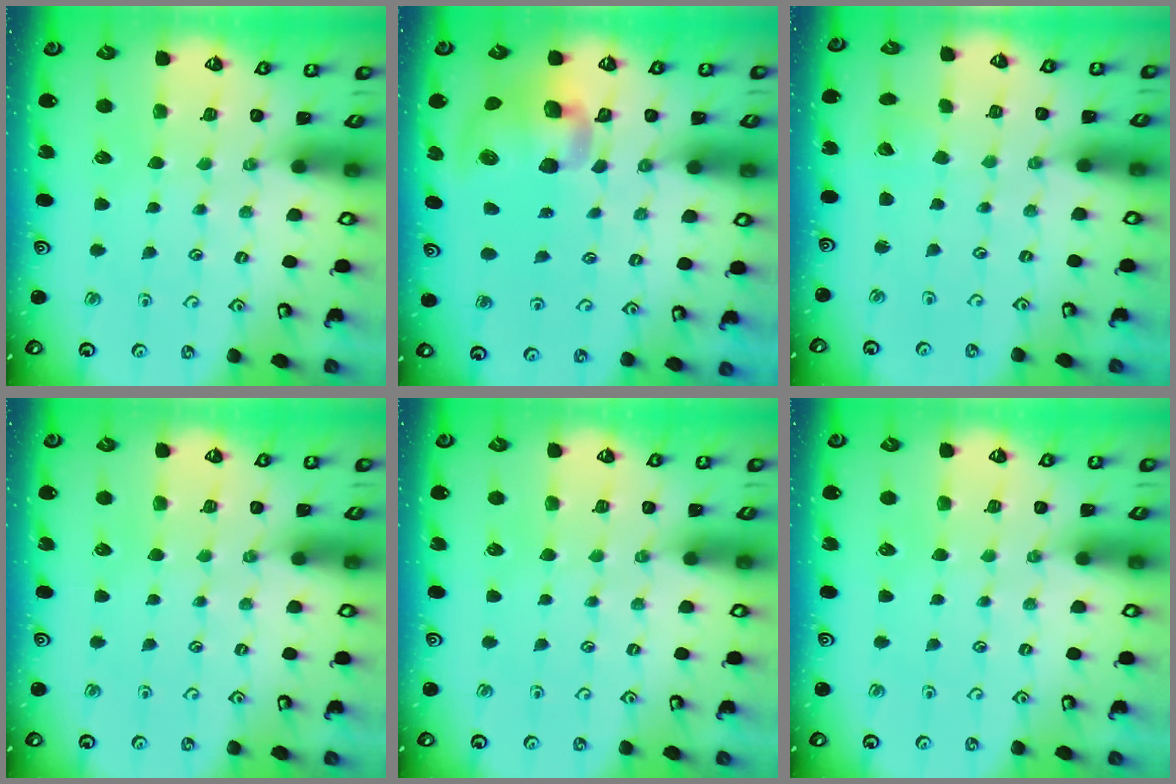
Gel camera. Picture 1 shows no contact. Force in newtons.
{"total": 14.0, "press": 13.8, "slide": 2.4}
{"total": 1.3, "press": 1.3, "slide": 0.1}
{"total": 0.0}
{"total": 0.0}
{"total": 0.0}